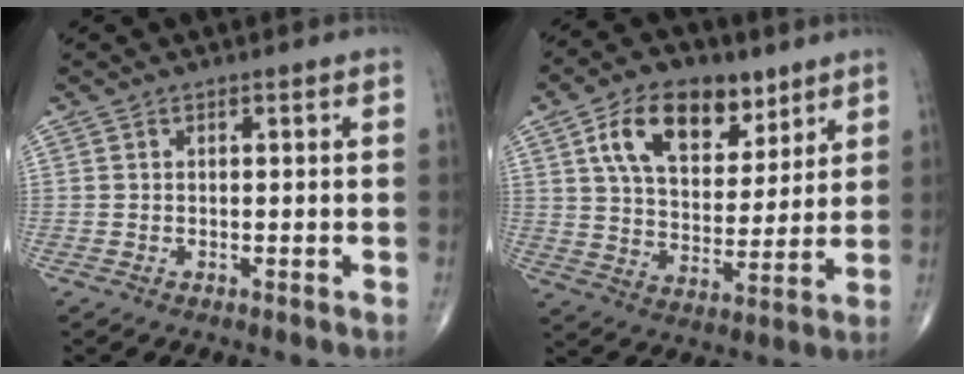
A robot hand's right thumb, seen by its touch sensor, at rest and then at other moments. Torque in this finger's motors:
{"motor_torque": [0.05, 0.42, 0.26, -0.05, 0.23]}